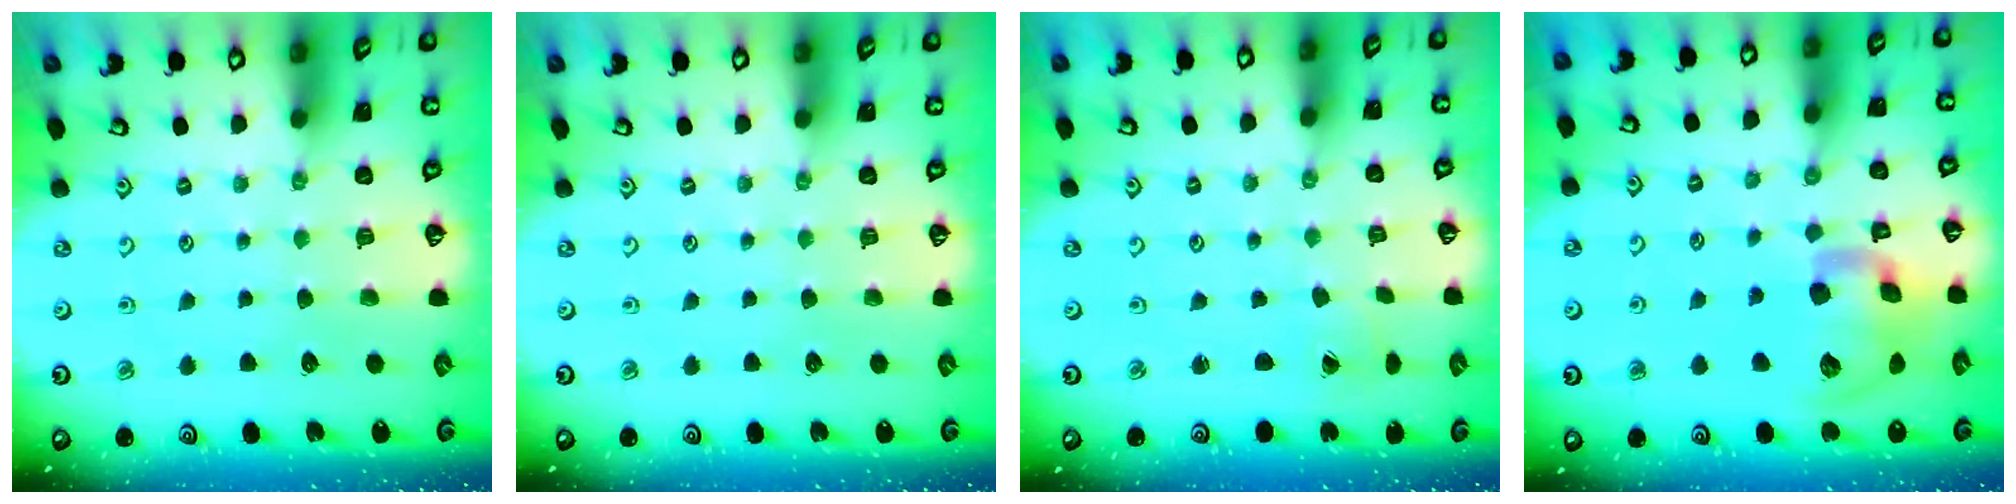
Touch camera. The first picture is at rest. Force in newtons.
{"total": 0.0}
{"total": 1.5, "press": 1.5, "slide": 0.0}
{"total": 17.3, "press": 17.0, "slide": 2.8}